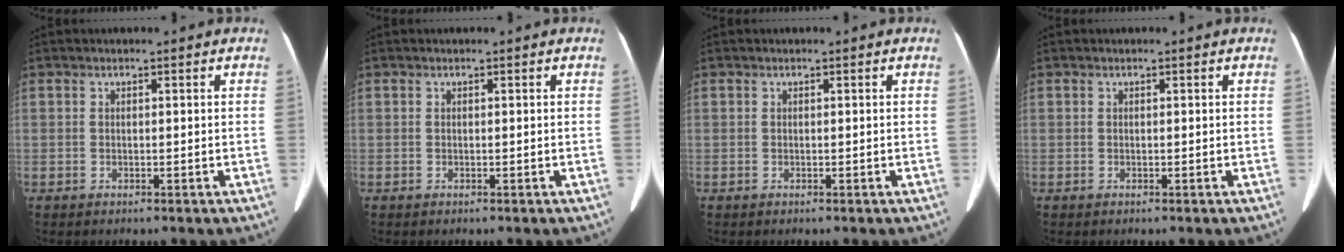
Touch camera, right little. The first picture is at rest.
{"total": 0.0}
{"total": 0.0}
{"total": 0.0}